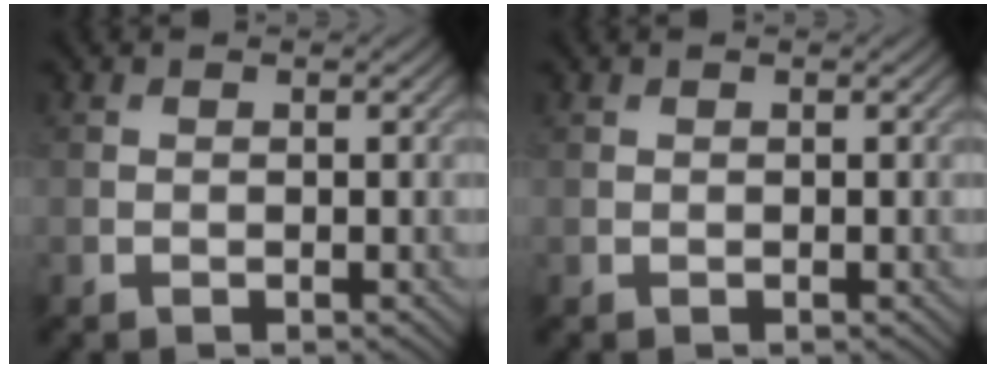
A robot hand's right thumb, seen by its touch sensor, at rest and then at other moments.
{"total": 0.0}